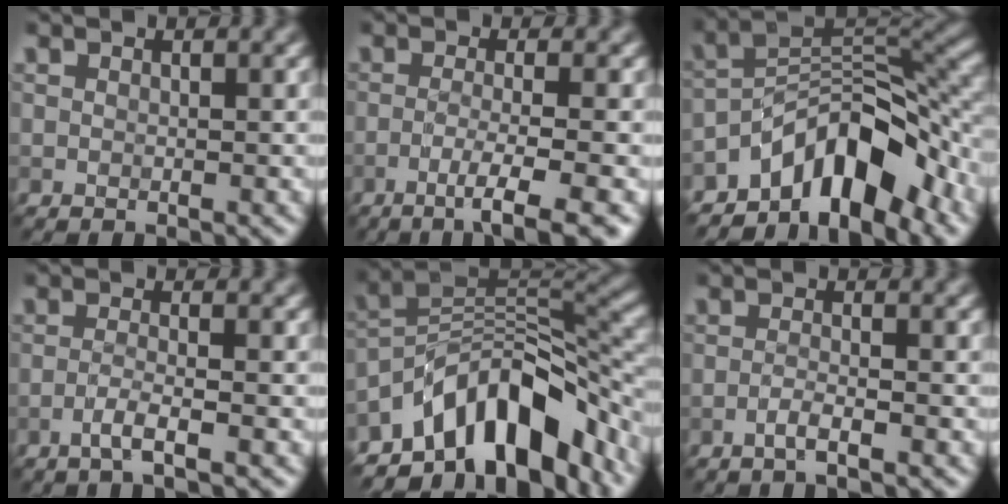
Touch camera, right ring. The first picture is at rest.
{"total": 4.4, "force": [-2.2, 0.5, 3.8], "torque": [-0.058, 0.004, -0.047]}
{"total": 8.9, "force": [-5.9, 3.3, 5.7], "torque": [-0.068, 0.014, -0.114]}
{"total": 1.9, "force": [-1.1, 0.2, 1.6], "torque": [-0.028, 0.006, -0.032]}
{"total": 12.1, "force": [-7.1, 5.8, 7.9], "torque": [-0.118, 0.015, -0.135]}
{"total": 1.4, "force": [-0.8, 0.1, 1.1], "torque": [-0.019, 0.005, -0.024]}